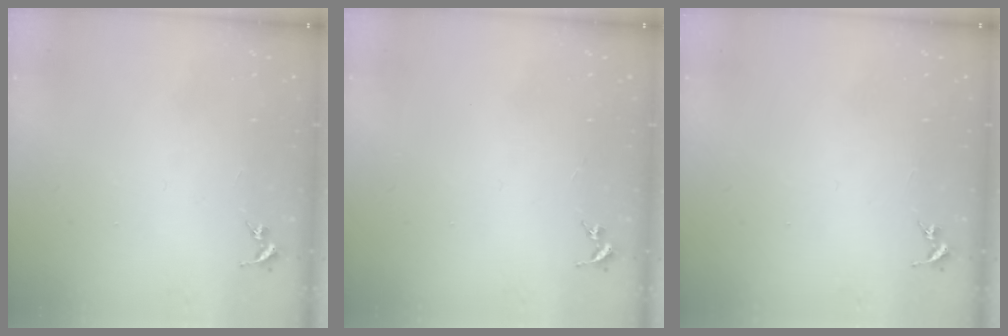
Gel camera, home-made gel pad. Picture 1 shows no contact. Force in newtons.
{"total": 0.0}
{"total": 0.0}